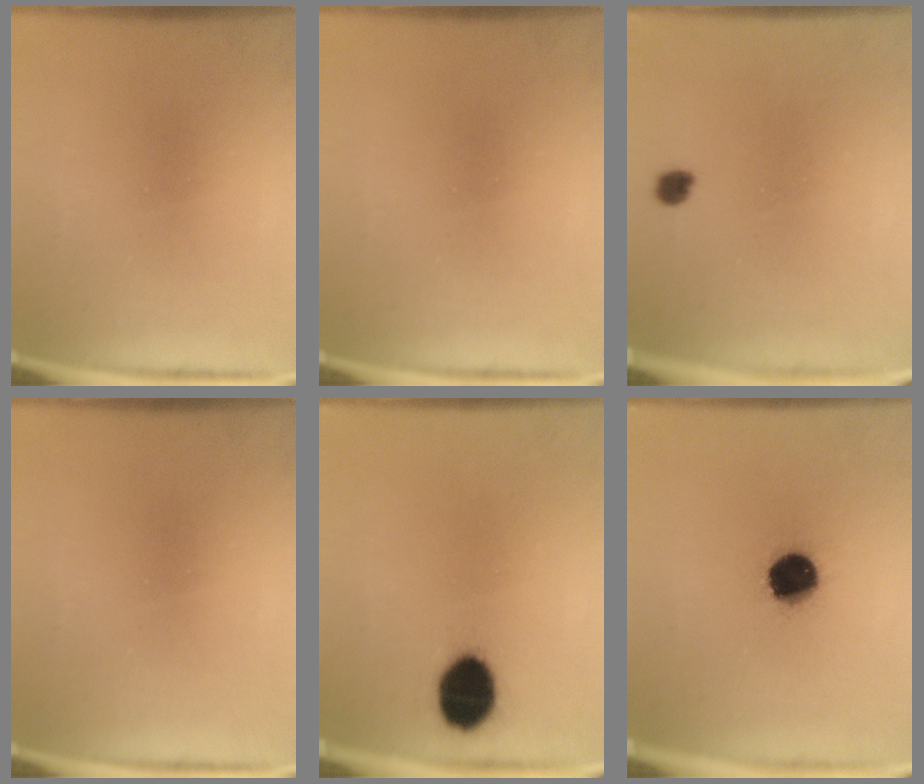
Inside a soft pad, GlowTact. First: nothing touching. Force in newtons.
{"total": 0.0}
{"total": 1.8}
{"total": 0.0}
{"total": 10.4}
{"total": 11.7}